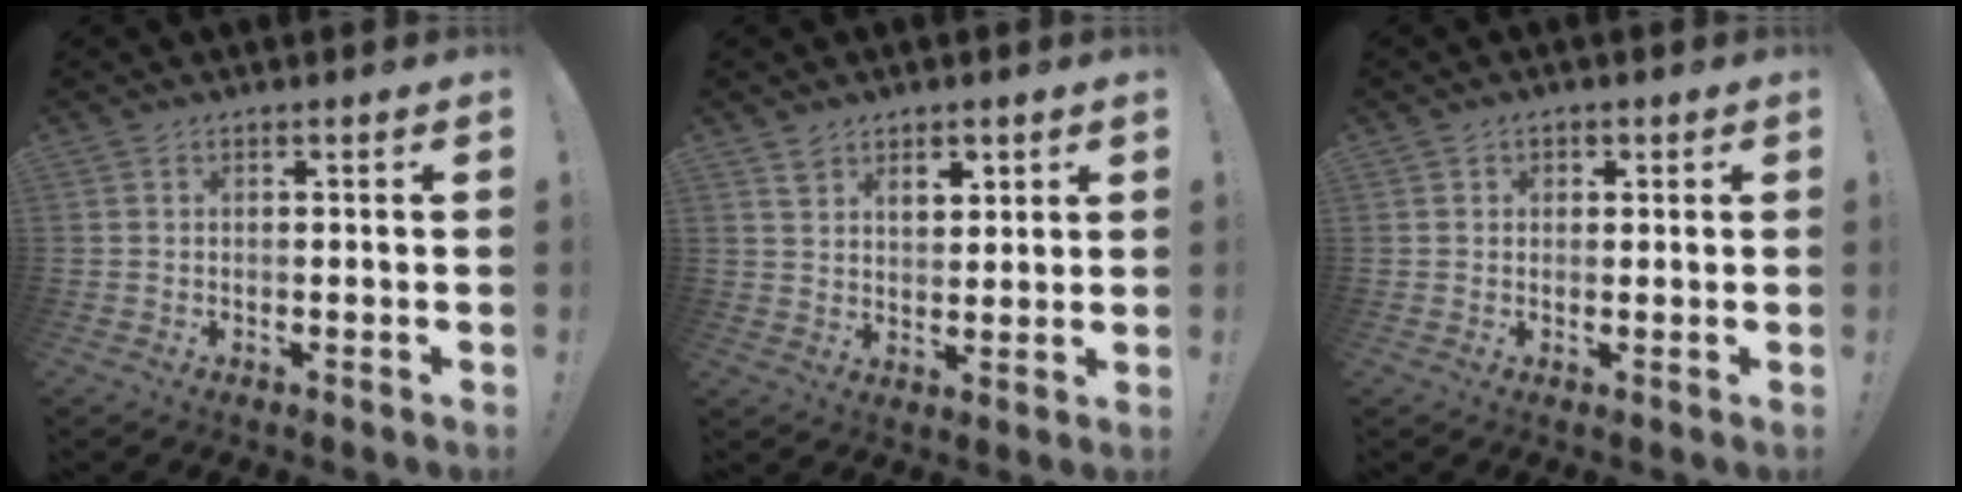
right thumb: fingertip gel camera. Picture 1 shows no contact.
{"total": 6.5, "force": [4.0, 4.3, 2.9], "torque": [-0.040, -0.018, 0.072]}
{"total": 1.5, "force": [0.2, 1.4, 0.5], "torque": [-0.001, 0.001, 0.000]}